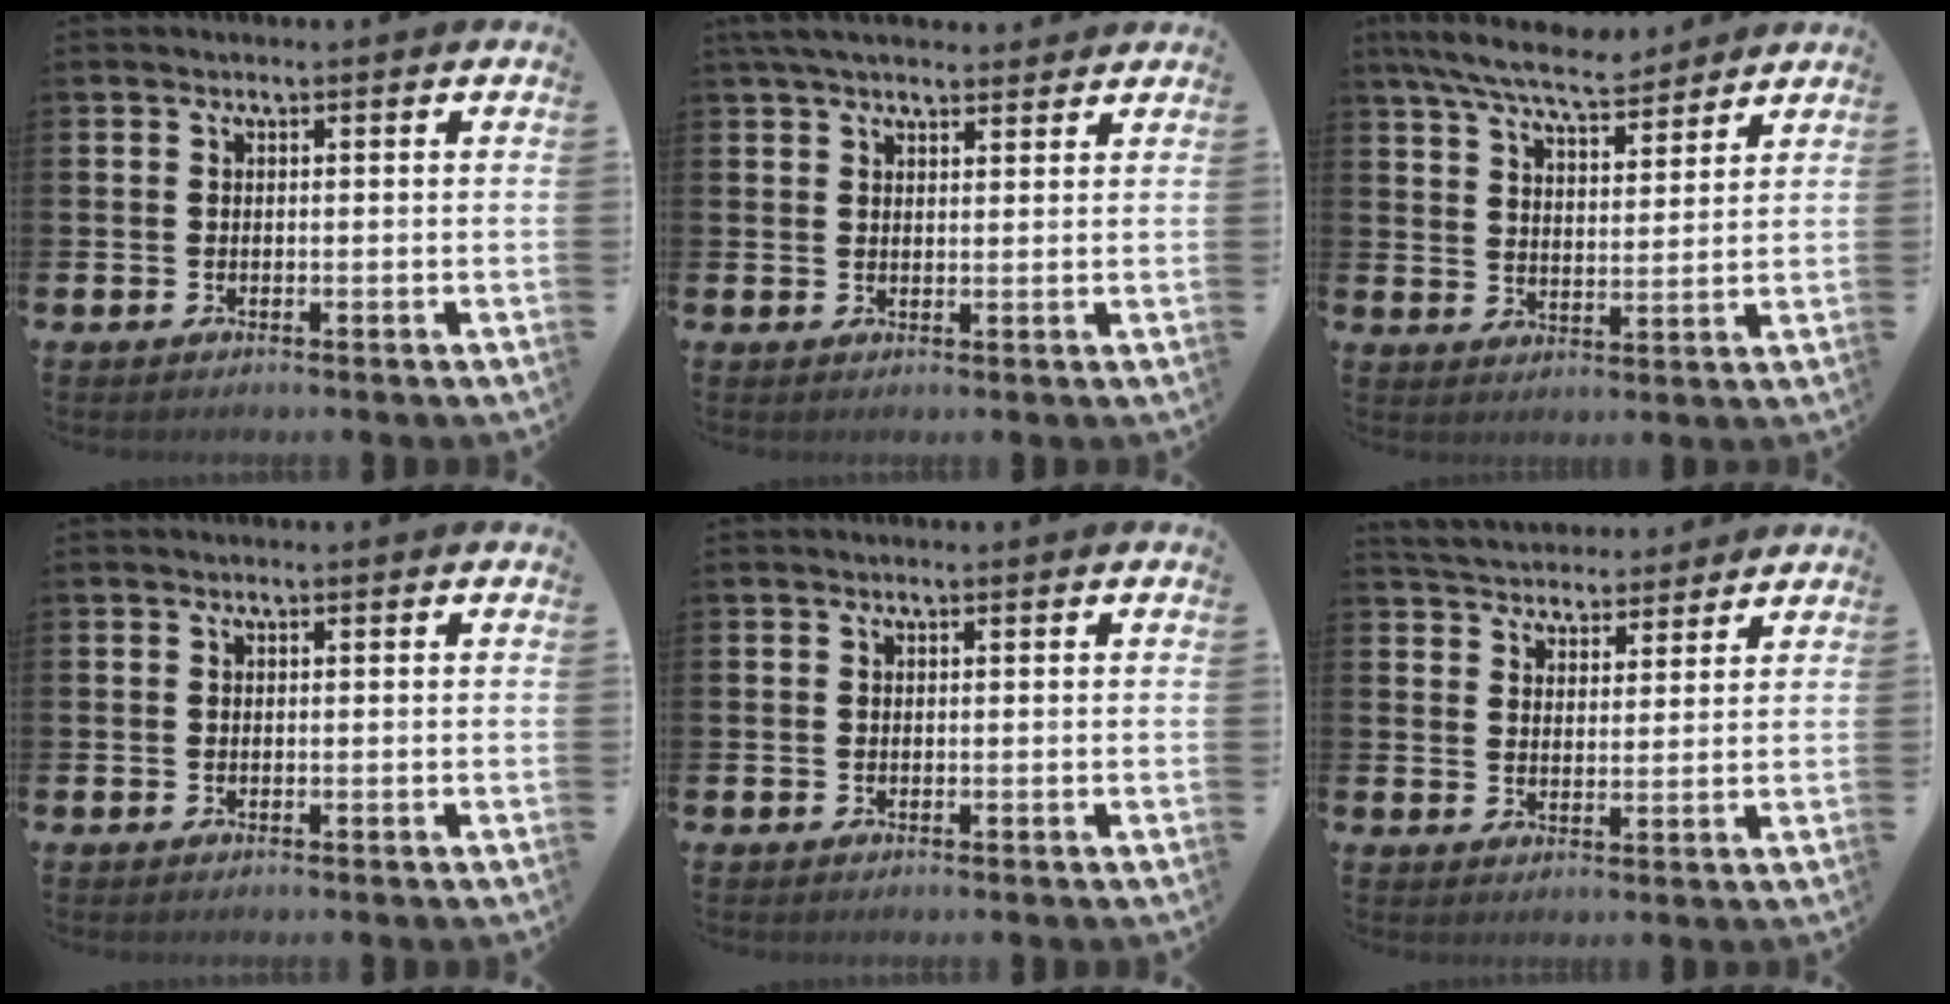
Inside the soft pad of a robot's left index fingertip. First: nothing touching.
{"total": 4.2, "force": [3.8, 1.2, 1.4], "torque": [-0.031, -0.008, 0.070]}
{"total": 8.3, "force": [7.7, 1.1, 2.9], "torque": [-0.081, -0.031, 0.141]}
{"total": 0.0}
{"total": 0.0}
{"total": 4.7, "force": [4.5, 1.1, -0.3], "torque": [-0.016, -0.028, 0.082]}